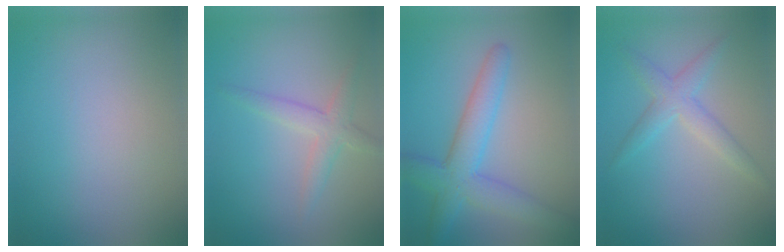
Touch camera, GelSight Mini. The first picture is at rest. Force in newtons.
{"total": 2.5, "press": 2.5, "slide": 0.1}
{"total": 5.2, "press": 5.2, "slide": 0.1}
{"total": 2.6, "press": 2.6, "slide": 0.1}